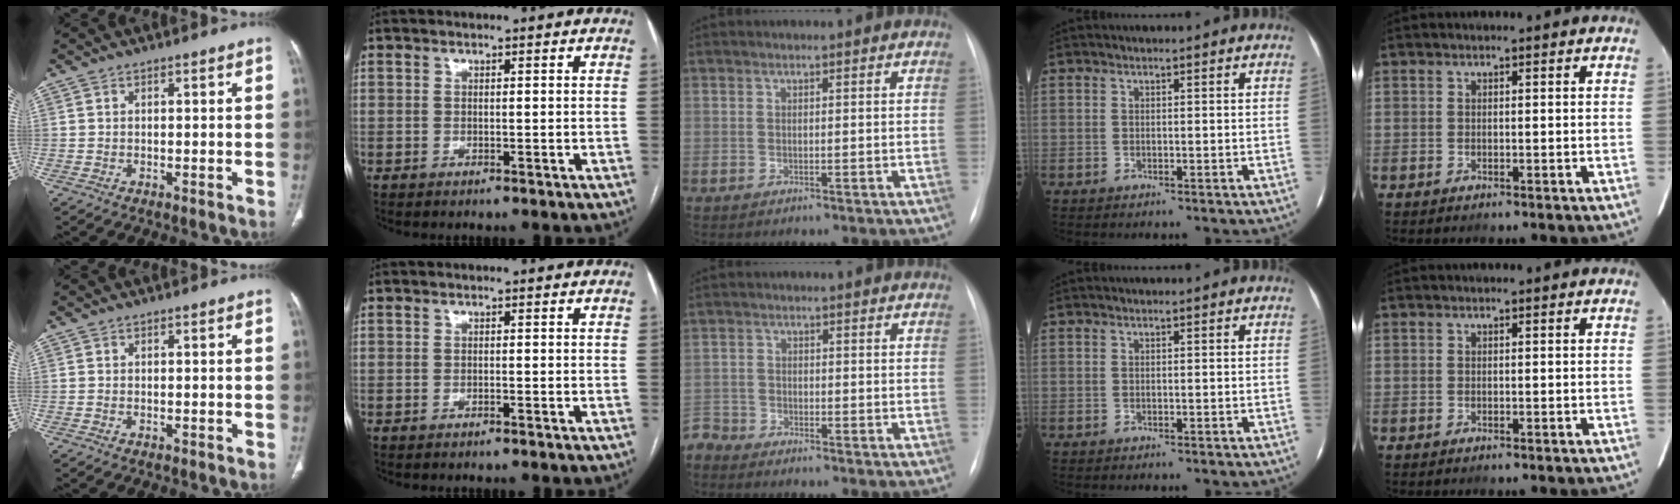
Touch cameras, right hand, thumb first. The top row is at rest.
{"middle": {"total": 3.0, "force": [-3.0, 0.1, -0.2], "torque": [0.009, -0.012, -0.057]}}